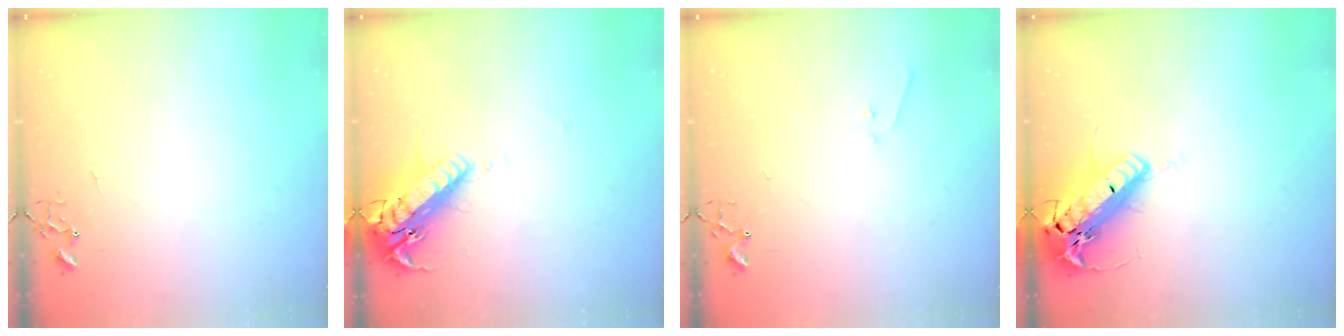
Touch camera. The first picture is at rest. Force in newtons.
{"total": 17.6, "press": 17.3, "slide": 3.4}
{"total": 5.7, "press": 5.7, "slide": 0.7}
{"total": 22.0, "press": 21.5, "slide": 4.5}